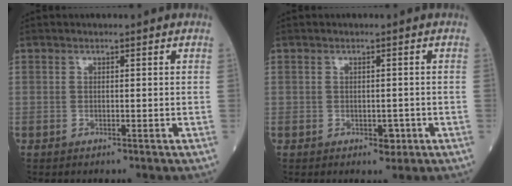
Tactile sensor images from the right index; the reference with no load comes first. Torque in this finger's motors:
{"motor_torque": [0.16, 0.03, 0.06, 0.03]}